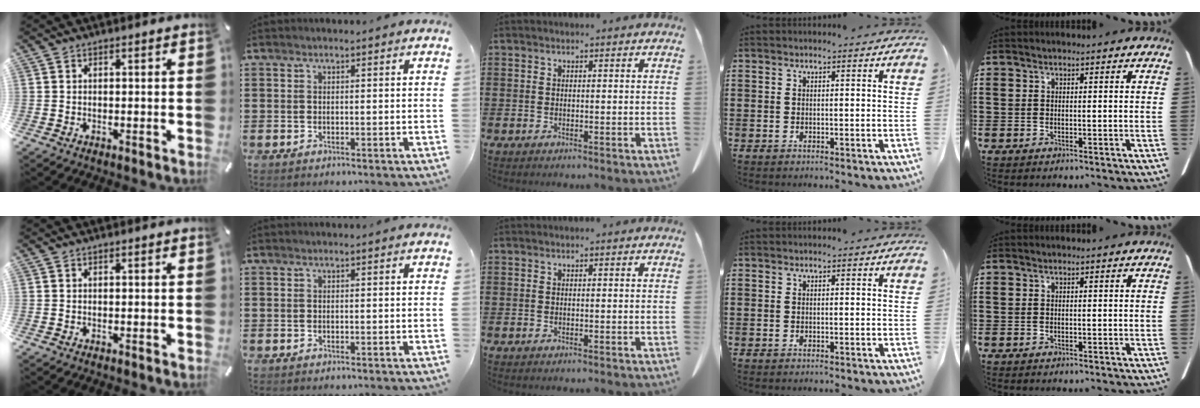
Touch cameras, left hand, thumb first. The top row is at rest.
{}